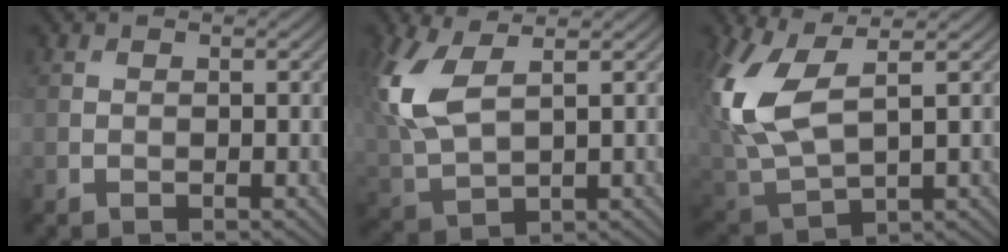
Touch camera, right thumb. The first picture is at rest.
{"total": 8.8, "force": [3.0, 4.1, 7.2], "torque": [-0.191, 0.003, 0.058]}
{"total": 10.8, "force": [3.1, 5.3, 8.9], "torque": [-0.224, -0.005, 0.062]}